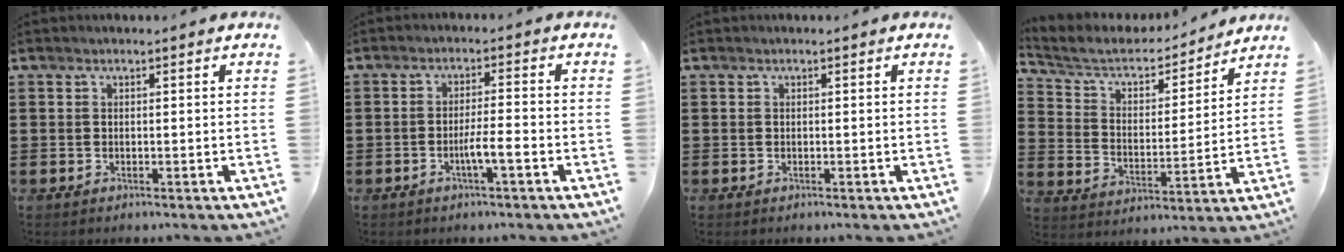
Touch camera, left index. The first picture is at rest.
{"total": 3.9, "force": [-1.8, 0.2, 3.4], "torque": [-0.066, -0.003, -0.037]}
{"total": 0.0}
{"total": 5.6, "force": [4.8, 2.3, 1.9], "torque": [-0.066, -0.033, 0.076]}